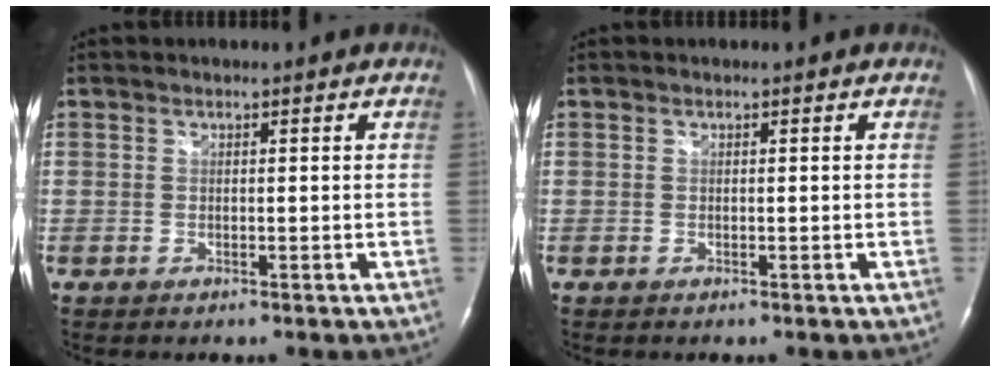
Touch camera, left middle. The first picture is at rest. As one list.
[{"total": 0.0}]